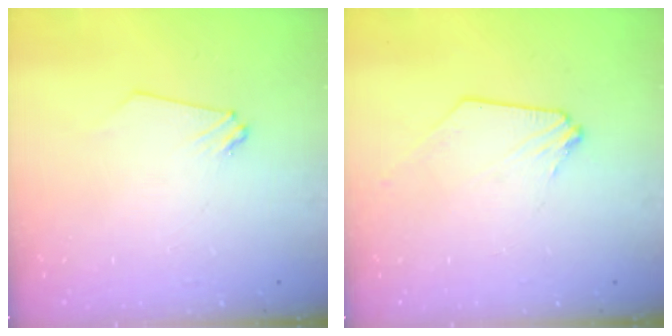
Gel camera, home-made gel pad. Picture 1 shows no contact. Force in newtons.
{"total": 0.6, "press": 0.6, "slide": 0.1}